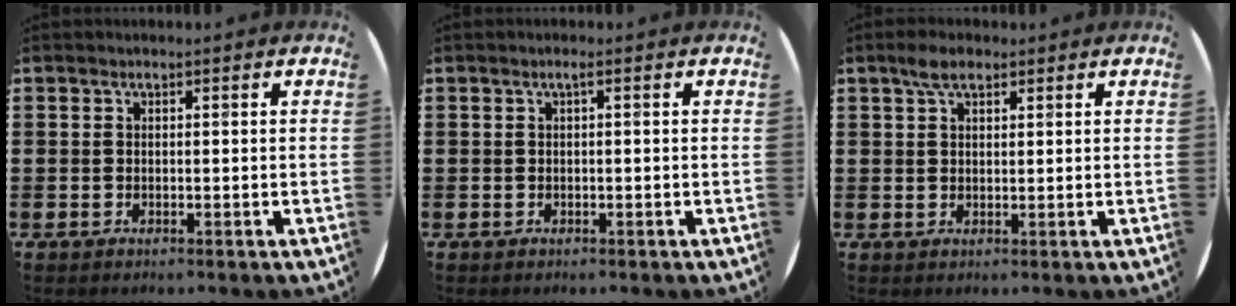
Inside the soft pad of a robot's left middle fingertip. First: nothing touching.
{"total": 0.0}
{"total": 3.2, "force": [2.2, 1.4, 1.9], "torque": [-0.026, 0.000, 0.036]}